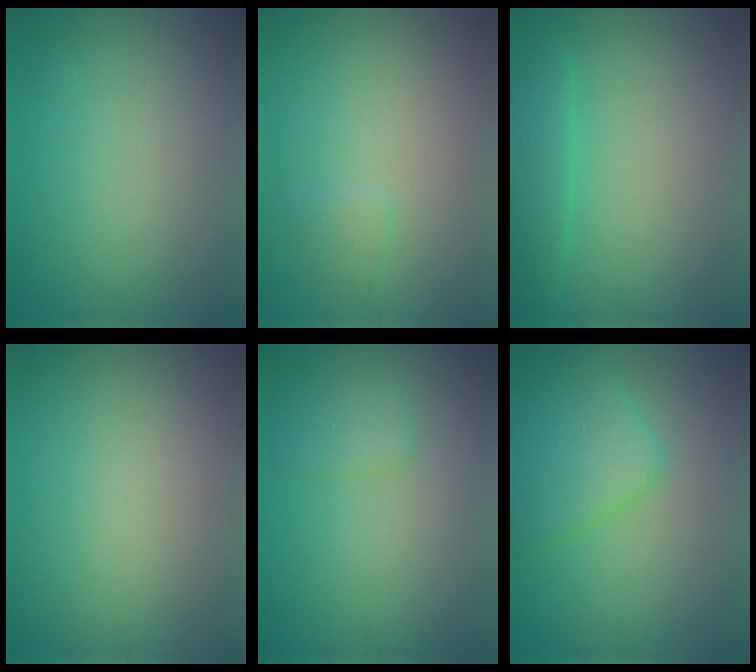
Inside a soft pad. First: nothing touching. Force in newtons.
{"total": 0.9, "press": 0.9, "slide": 0.1}
{"total": 2.4, "press": 2.4, "slide": 0.2}
{"total": 0.0}
{"total": 1.8, "press": 1.8, "slide": 0.1}
{"total": 5.3, "press": 5.3, "slide": 0.1}